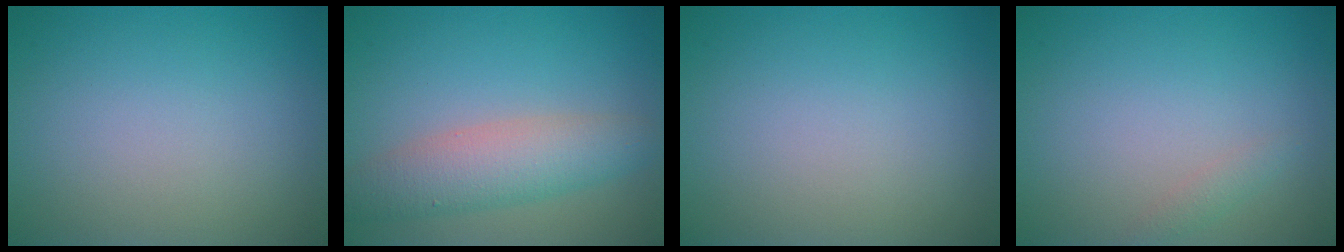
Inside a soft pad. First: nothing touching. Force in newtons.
{"total": 4.9, "press": 4.9, "slide": 0.2}
{"total": 0.0}
{"total": 0.9, "press": 0.9, "slide": 0.0}